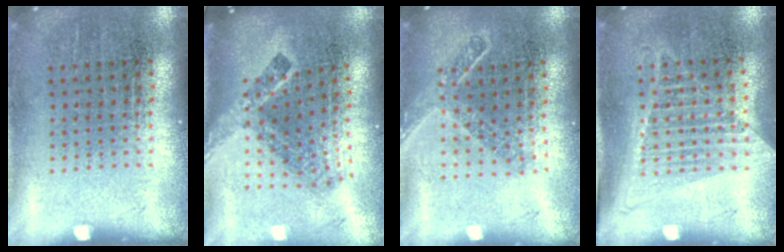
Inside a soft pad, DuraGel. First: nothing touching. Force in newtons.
{"total": 2.5, "press": 1.6, "slide": 1.9}
{"total": 1.6, "press": 1.2, "slide": 1.0}
{"total": 1.3, "press": 1.2, "slide": 0.5}